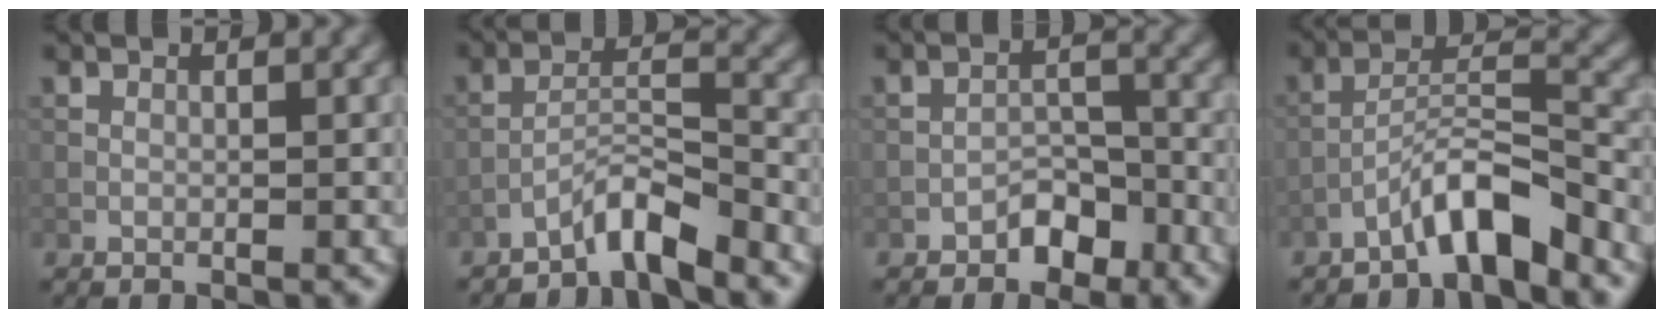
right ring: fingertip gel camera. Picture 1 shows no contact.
{"total": 3.8, "force": [-3.3, 0.4, 1.9], "torque": [-0.034, 0.012, -0.068]}
{"total": 2.9, "force": [-2.1, 1.5, 1.4], "torque": [-0.014, 0.013, -0.035]}
{"total": 5.3, "force": [-4.0, 0.9, 3.4], "torque": [-0.060, 0.015, -0.078]}